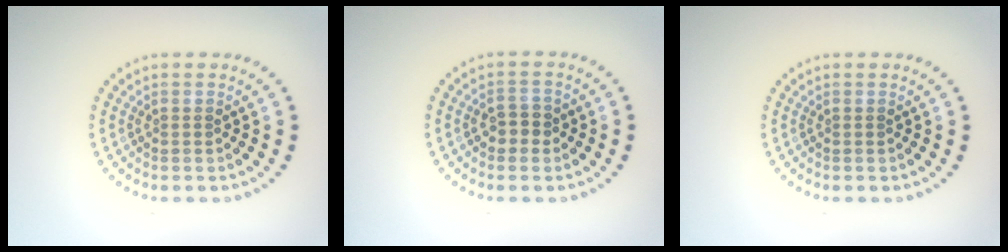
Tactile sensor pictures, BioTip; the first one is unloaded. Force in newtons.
{"total": 1.8, "press": 1.8, "slide": 0.4}
{"total": 0.0}